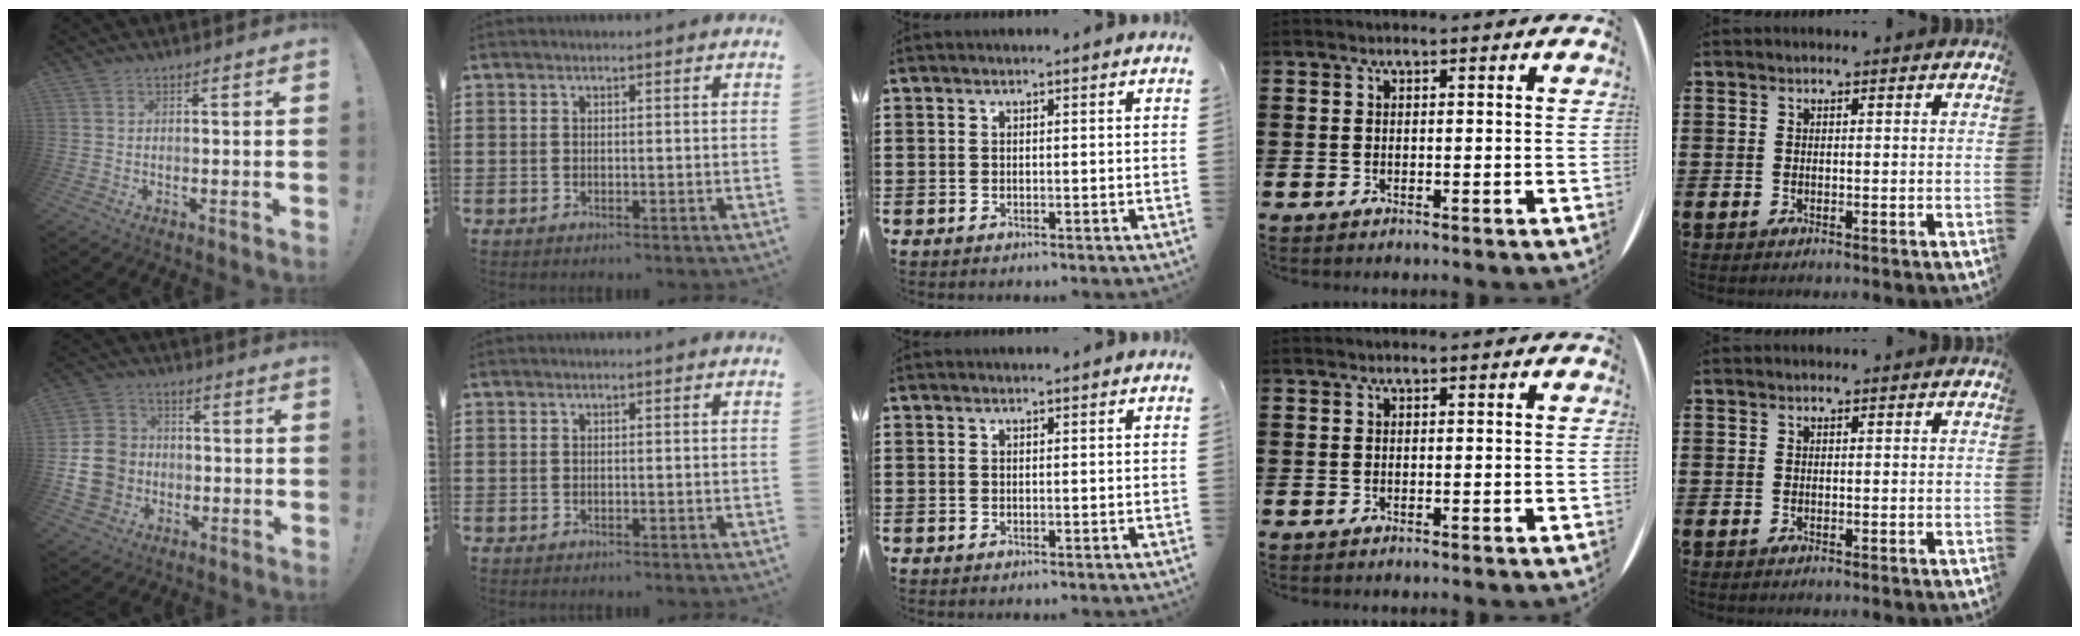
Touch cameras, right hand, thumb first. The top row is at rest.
{"thumb": {"total": 12.0, "force": [-2.3, 10.8, 4.9], "torque": [-0.072, 0.029, -0.034]}}